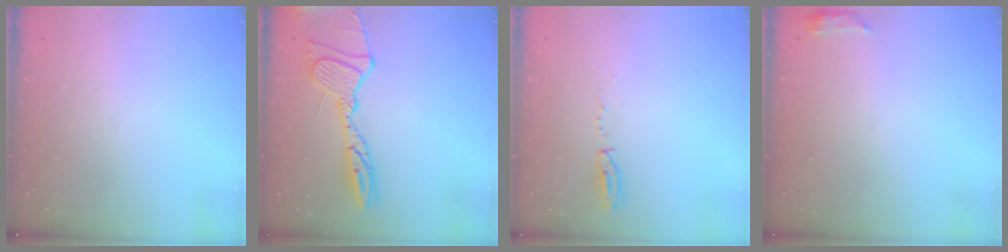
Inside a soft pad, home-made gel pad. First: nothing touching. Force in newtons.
{"total": 17.1, "press": 17.1, "slide": 1.5}
{"total": 3.9, "press": 3.8, "slide": 0.9}
{"total": 5.1, "press": 5.0, "slide": 0.9}